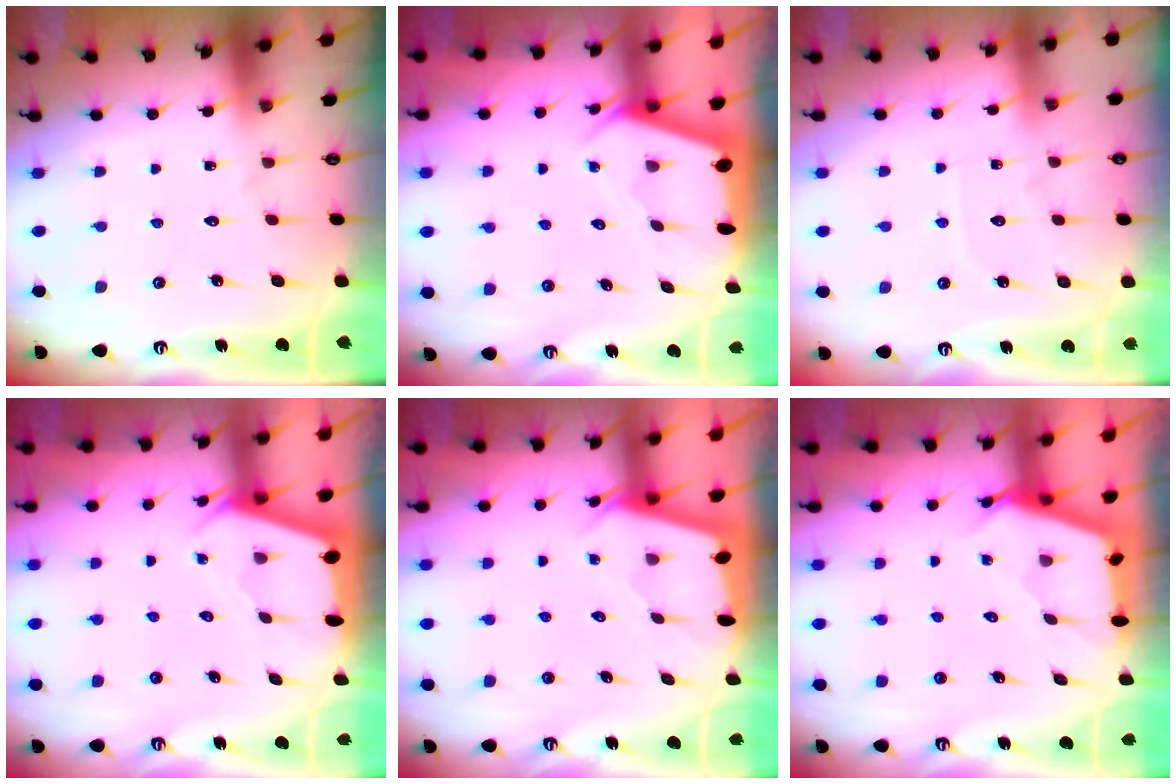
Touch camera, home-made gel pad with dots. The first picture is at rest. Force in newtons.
{"total": 2.5, "press": 2.5, "slide": 0.3}
{"total": 4.4, "press": 4.3, "slide": 0.4}
{"total": 2.5, "press": 2.5, "slide": 0.3}
{"total": 2.2, "press": 2.2, "slide": 0.3}
{"total": 2.6, "press": 2.6, "slide": 0.3}